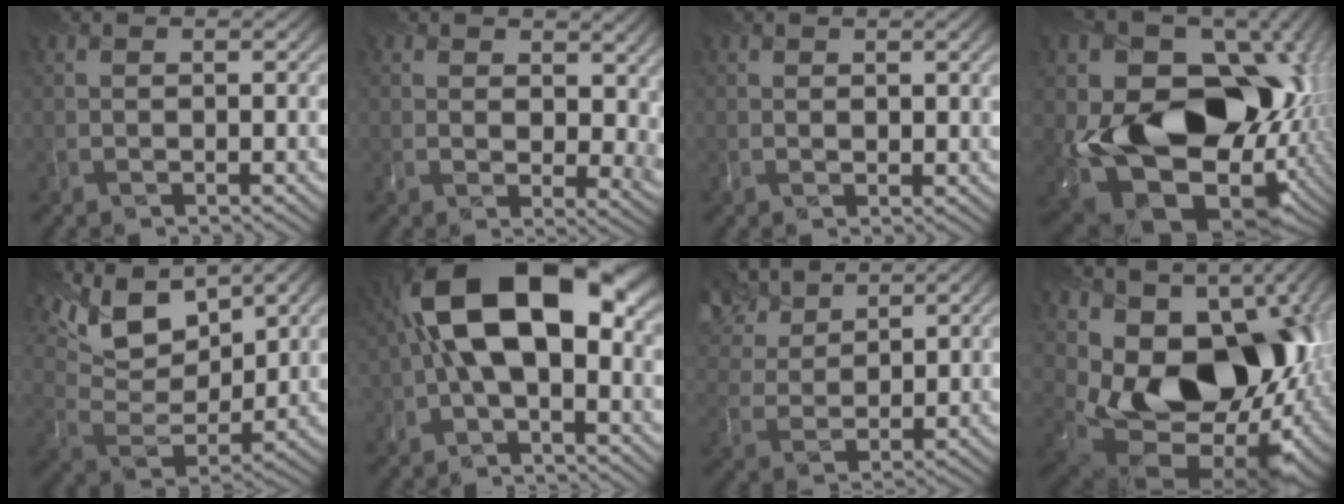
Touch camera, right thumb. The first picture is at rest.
{"total": 8.7, "force": [1.9, 6.2, 5.8], "torque": [-0.072, -0.017, 0.054]}
{"total": 1.1, "force": [0.6, 0.6, 0.8], "torque": [-0.015, -0.002, 0.017]}
{"total": 19.0, "force": [-0.3, 14.9, 11.7], "torque": [-0.187, -0.057, 0.048]}
{"total": 12.4, "force": [8.0, 5.4, 7.7], "torque": [-0.175, 0.007, 0.143]}
{"total": 15.9, "force": [1.5, 8.6, 13.3], "torque": [-0.232, 0.024, 0.010]}
{"total": 7.0, "force": [5.7, 3.0, 2.7], "torque": [-0.075, 0.012, 0.116]}
{"total": 15.9, "force": [2.6, 10.8, 11.3], "torque": [-0.171, -0.031, 0.062]}